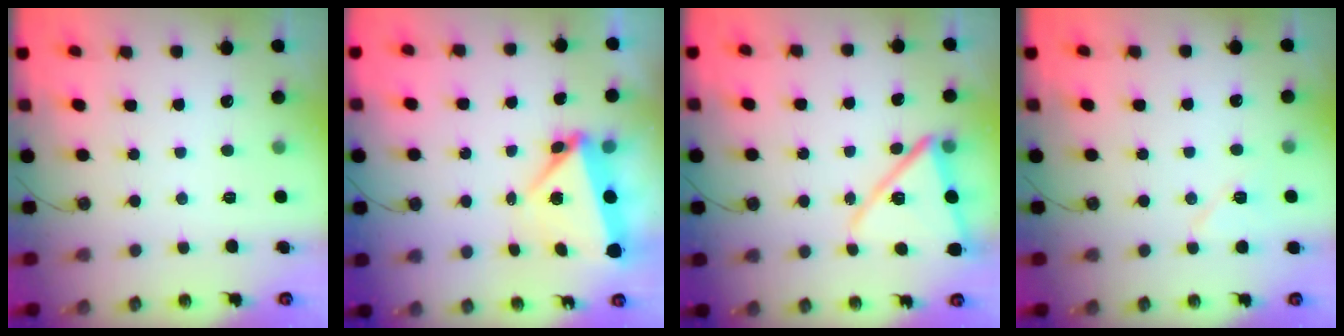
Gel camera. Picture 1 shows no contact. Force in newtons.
{"total": 5.9, "press": 5.9, "slide": 0.3}
{"total": 13.3, "press": 13.3, "slide": 1.4}
{"total": 6.3, "press": 6.2, "slide": 0.8}